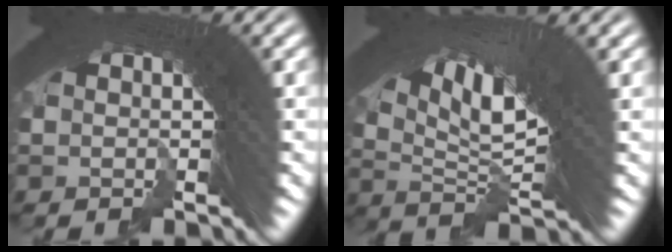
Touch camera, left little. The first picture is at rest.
{"total": 10.2, "force": [2.3, 5.0, 8.6], "torque": [-0.149, -0.001, 0.038]}